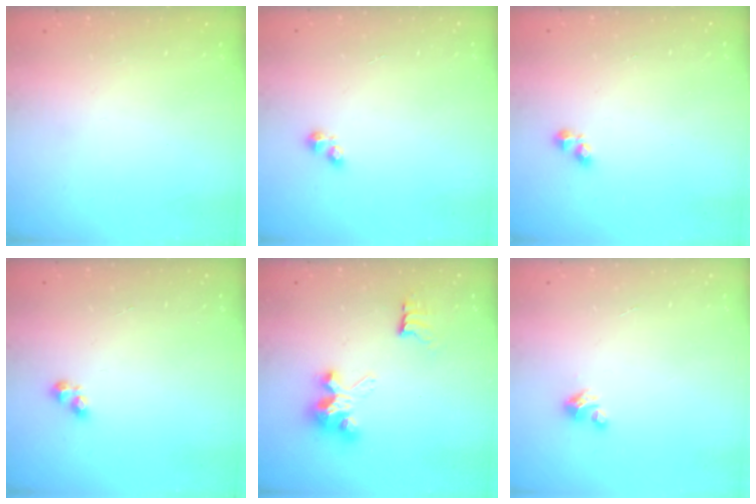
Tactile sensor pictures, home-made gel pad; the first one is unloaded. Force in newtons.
{"total": 2.5, "press": 2.4, "slide": 0.3}
{"total": 2.5, "press": 2.5, "slide": 0.4}
{"total": 2.7, "press": 2.6, "slide": 0.5}
{"total": 7.7, "press": 7.6, "slide": 0.4}
{"total": 4.0, "press": 4.0, "slide": 0.3}